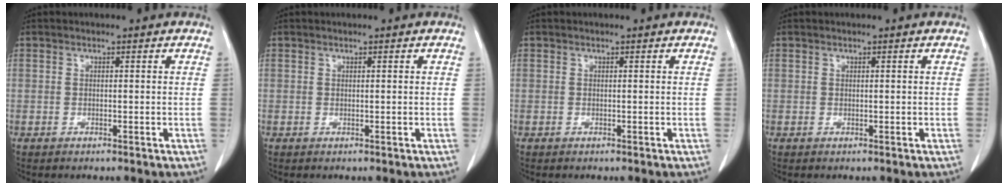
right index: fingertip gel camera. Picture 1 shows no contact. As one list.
[{"total": 0.0}, {"total": 0.0}, {"total": 0.0}]